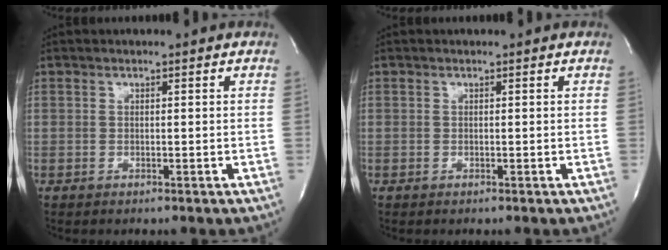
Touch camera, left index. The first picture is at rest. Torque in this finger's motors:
{"motor_torque": [0.01, 0.00, 0.00, 0.00]}